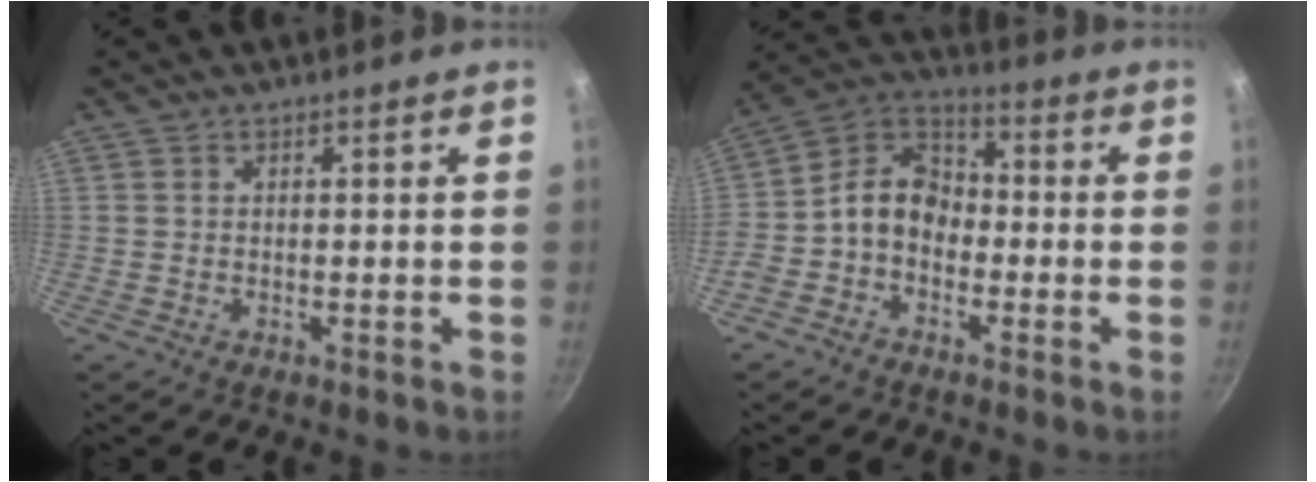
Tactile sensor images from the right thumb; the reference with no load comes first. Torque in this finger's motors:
{"motor_torque": [1.10, 1.32, 0.82, -0.38, 0.10]}